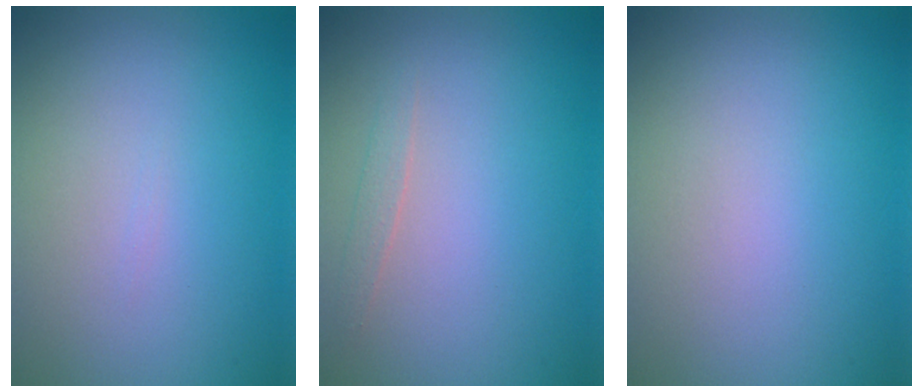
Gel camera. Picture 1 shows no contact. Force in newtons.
{"total": 0.8, "press": 0.8, "slide": 0.1}
{"total": 0.0}